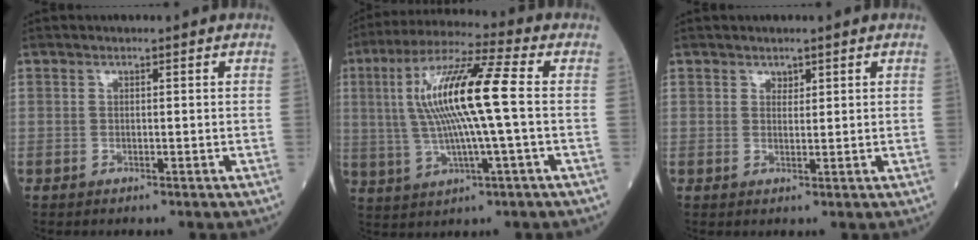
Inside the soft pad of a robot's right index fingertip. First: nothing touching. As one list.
[{"total": 14.4, "force": [1.1, 0.7, 14.4], "torque": [-0.285, 0.017, 0.018]}, {"total": 1.1, "force": [0.8, 0.7, 0.4], "torque": [-0.003, -0.002, 0.012]}]